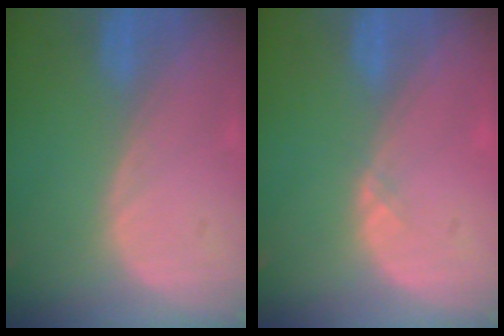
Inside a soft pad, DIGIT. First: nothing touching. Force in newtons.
{"total": 0.8, "press": 0.5, "slide": 0.6}